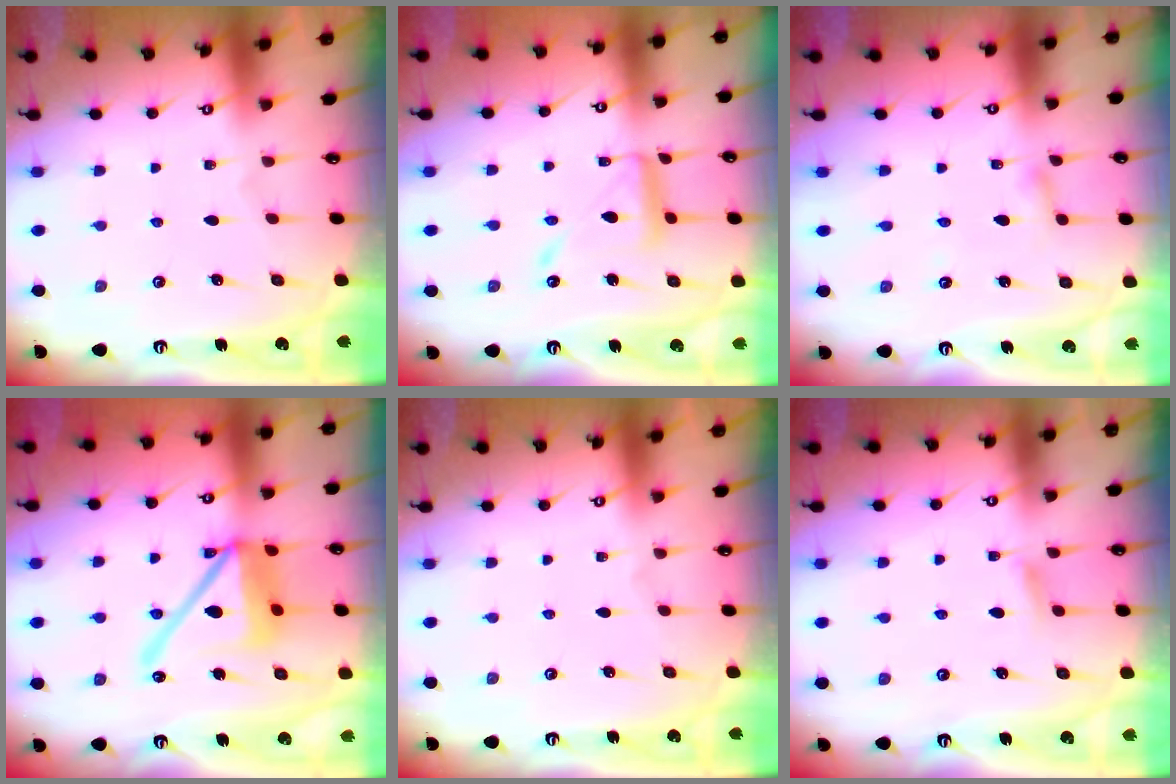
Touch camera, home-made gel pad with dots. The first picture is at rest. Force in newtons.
{"total": 12.6, "press": 12.6, "slide": 1.0}
{"total": 1.8, "press": 1.7, "slide": 0.2}
{"total": 15.7, "press": 15.6, "slide": 1.7}
{"total": 0.0}
{"total": 4.5, "press": 4.4, "slide": 0.6}